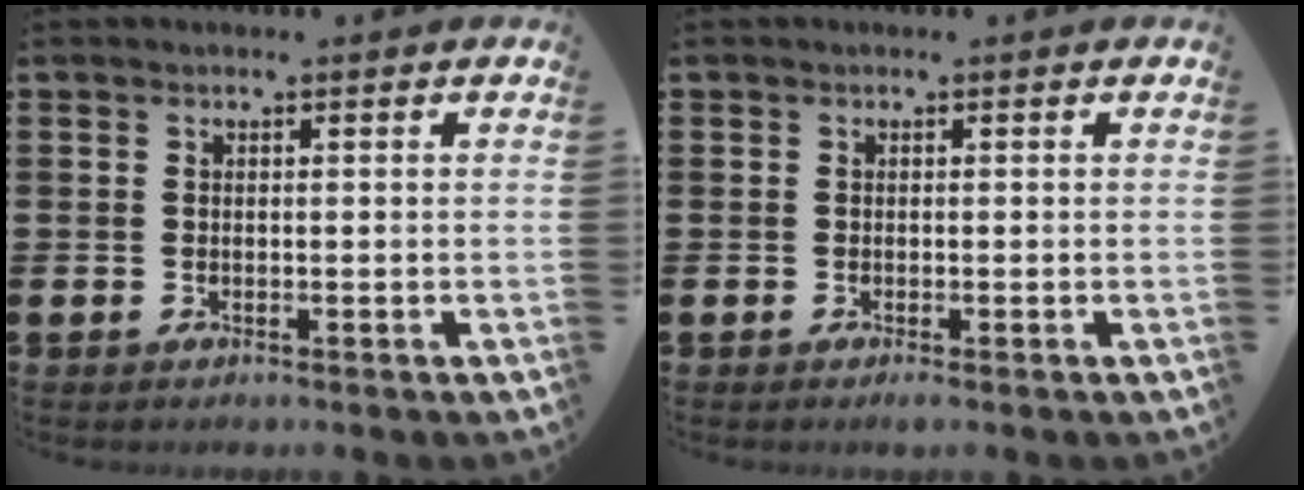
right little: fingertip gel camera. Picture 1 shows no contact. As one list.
[{"total": 0.5, "force": [-0.2, 0.1, 0.5], "torque": [-0.009, -0.002, -0.003]}]